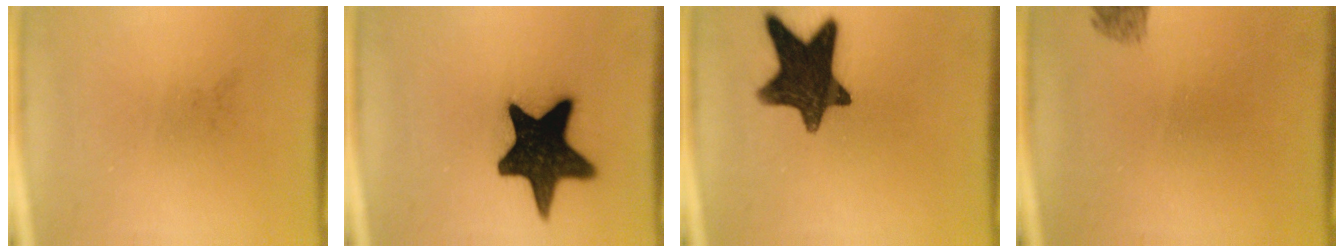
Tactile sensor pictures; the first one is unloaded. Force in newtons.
{"total": 17.9}
{"total": 14.2}
{"total": 1.4}